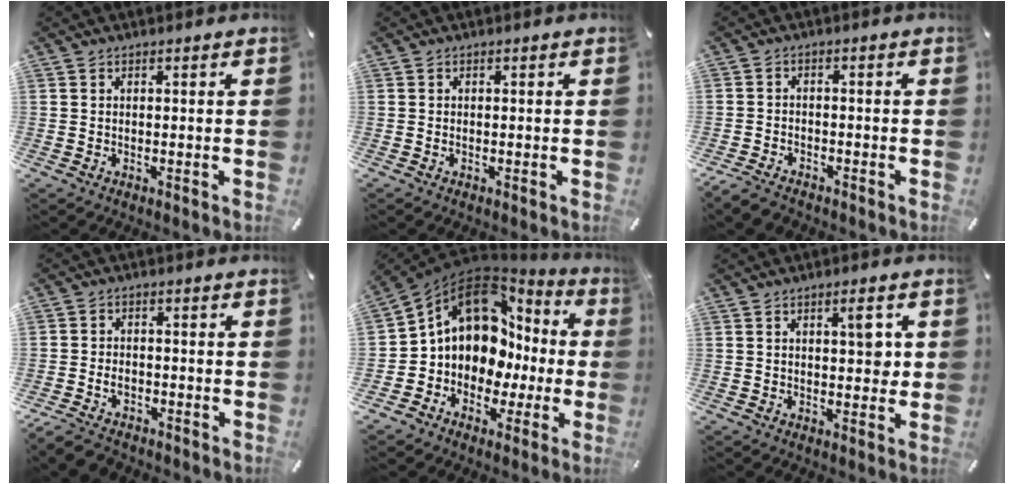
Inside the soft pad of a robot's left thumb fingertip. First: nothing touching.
{"total": 0.6, "force": [-0.2, 0.3, 0.4], "torque": [-0.009, 0.000, -0.004]}
{"total": 3.6, "force": [-2.9, 1.8, 1.0], "torque": [-0.027, 0.014, -0.060]}
{"total": 4.5, "force": [-2.6, 3.1, 1.9], "torque": [-0.043, 0.014, -0.051]}
{"total": 14.8, "force": [3.5, 12.0, 8.1], "torque": [-0.137, -0.029, 0.066]}
{"total": 5.4, "force": [1.5, 2.5, 4.6], "torque": [-0.052, -0.009, 0.016]}